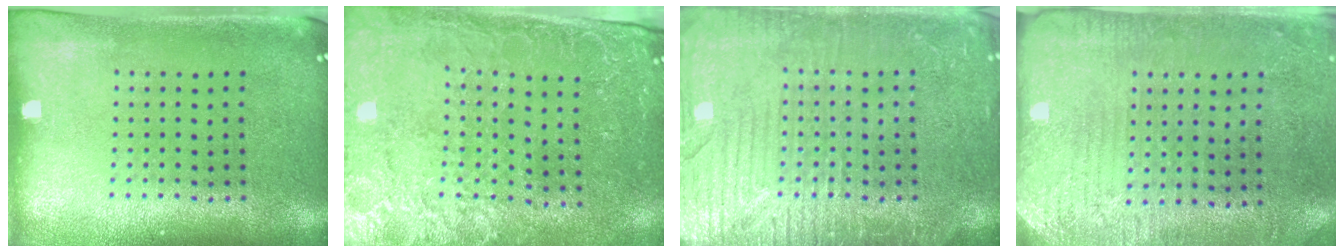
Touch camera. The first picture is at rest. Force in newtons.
{"total": 3.1, "press": 2.9, "slide": 1.0}
{"total": 5.8, "press": 5.8, "slide": 0.7}
{"total": 2.8, "press": 2.6, "slide": 1.2}